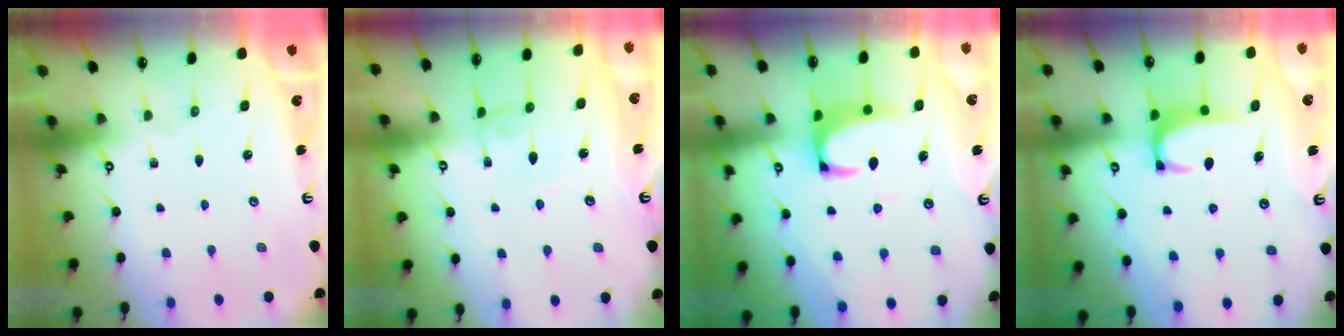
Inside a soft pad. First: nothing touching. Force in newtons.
{"total": 1.9, "press": 1.9, "slide": 0.2}
{"total": 2.2, "press": 1.9, "slide": 1.0}
{"total": 1.8, "press": 1.7, "slide": 0.6}